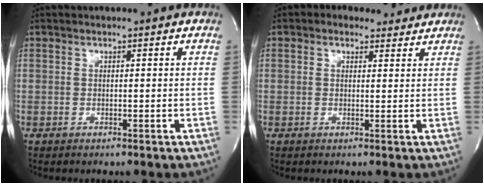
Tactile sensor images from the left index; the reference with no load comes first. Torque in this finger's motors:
{"motor_torque": [0.48, -0.42, 0.17, 0.06]}